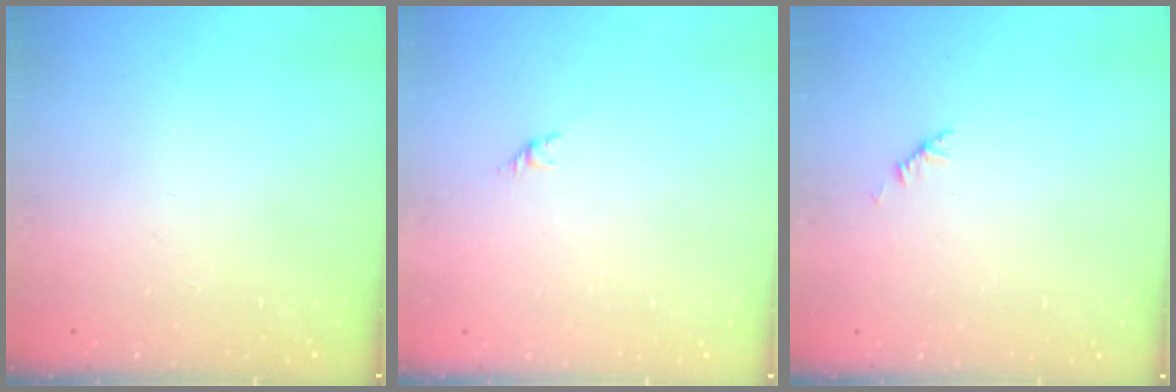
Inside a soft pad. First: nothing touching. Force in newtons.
{"total": 1.6, "press": 1.5, "slide": 0.7}
{"total": 1.9, "press": 1.8, "slide": 0.6}